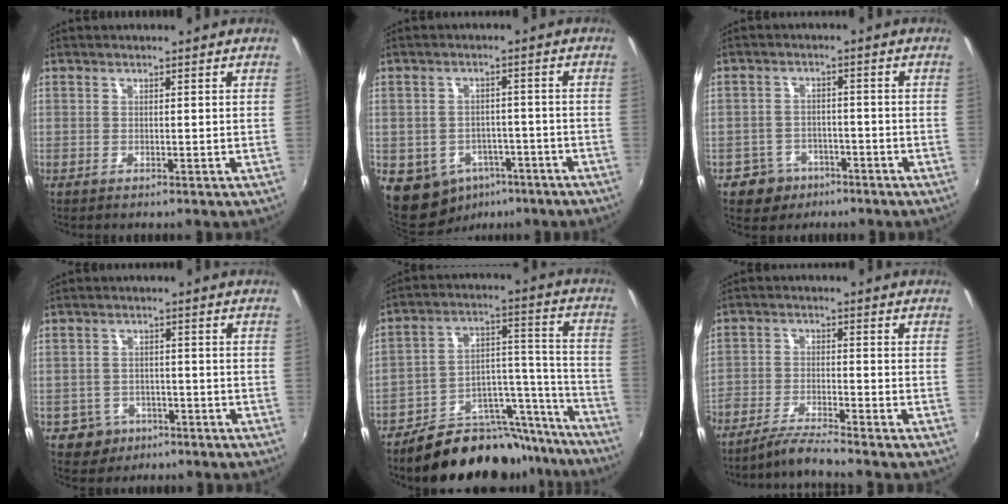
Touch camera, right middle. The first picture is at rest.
{"total": 9.6, "force": [-5.3, 7.3, 3.3], "torque": [-0.086, 0.006, -0.056]}
{"total": 6.0, "force": [-3.8, 4.6, 1.1], "torque": [-0.040, 0.015, -0.053]}
{"total": 5.4, "force": [-2.9, 4.4, 1.0], "torque": [-0.036, 0.009, -0.037]}
{"total": 21.0, "force": [-18.2, 8.1, 6.7], "torque": [-0.084, 0.064, -0.257]}
{"total": 6.1, "force": [-5.6, -0.6, 2.5], "torque": [-0.067, -0.008, -0.109]}